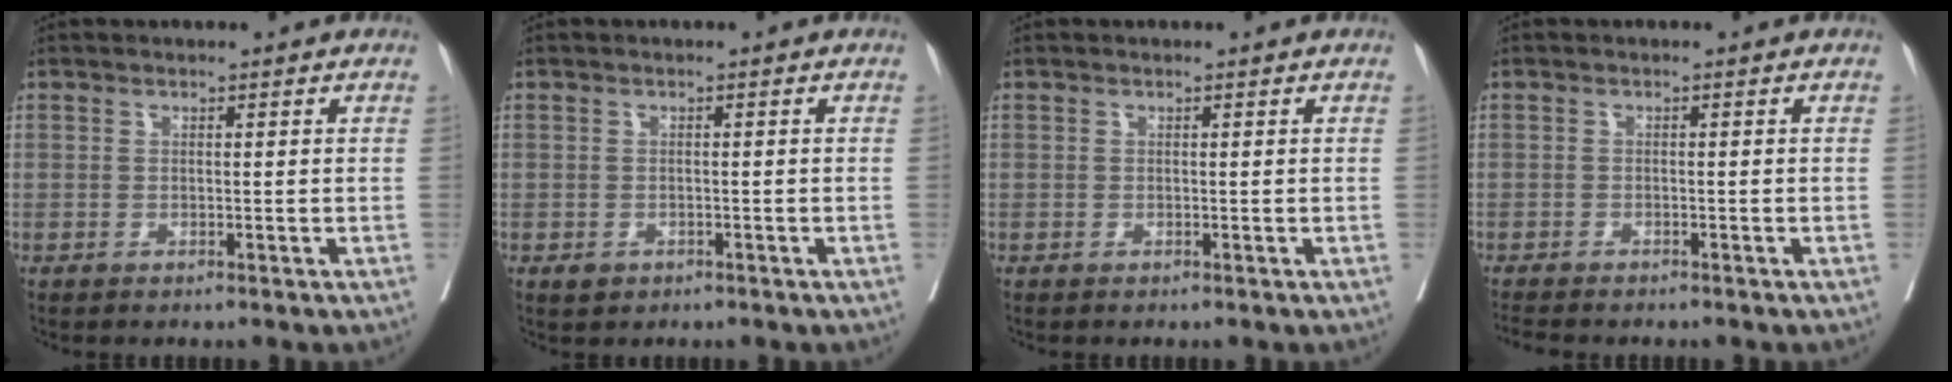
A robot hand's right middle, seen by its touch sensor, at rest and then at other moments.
{"total": 1.5, "force": [-0.8, 1.1, 0.6], "torque": [-0.012, 0.000, -0.006]}
{"total": 0.0}
{"total": 4.2, "force": [-3.7, 0.8, 1.7], "torque": [-0.032, -0.011, -0.058]}